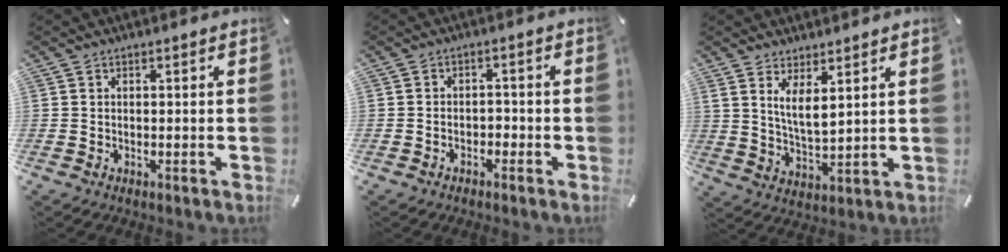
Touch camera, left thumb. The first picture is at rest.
{"total": 2.2, "force": [-1.4, 1.4, 0.9], "torque": [-0.019, 0.011, -0.029]}
{"total": 6.5, "force": [4.1, 2.2, 4.6], "torque": [-0.085, -0.018, 0.071]}